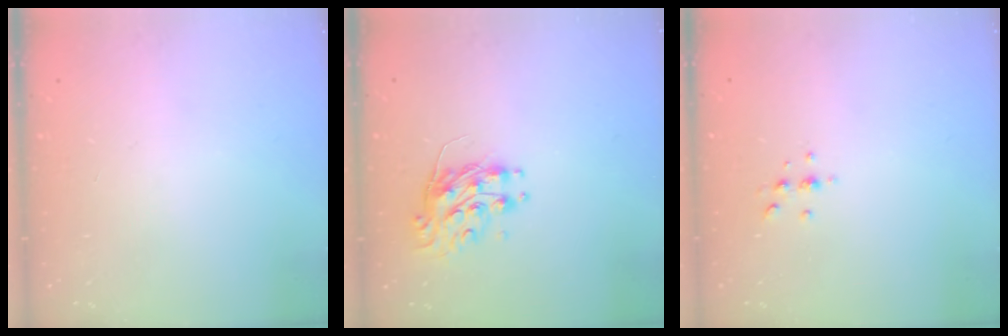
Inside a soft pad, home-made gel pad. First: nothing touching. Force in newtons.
{"total": 9.2, "press": 9.2, "slide": 0.3}
{"total": 3.7, "press": 3.3, "slide": 1.6}